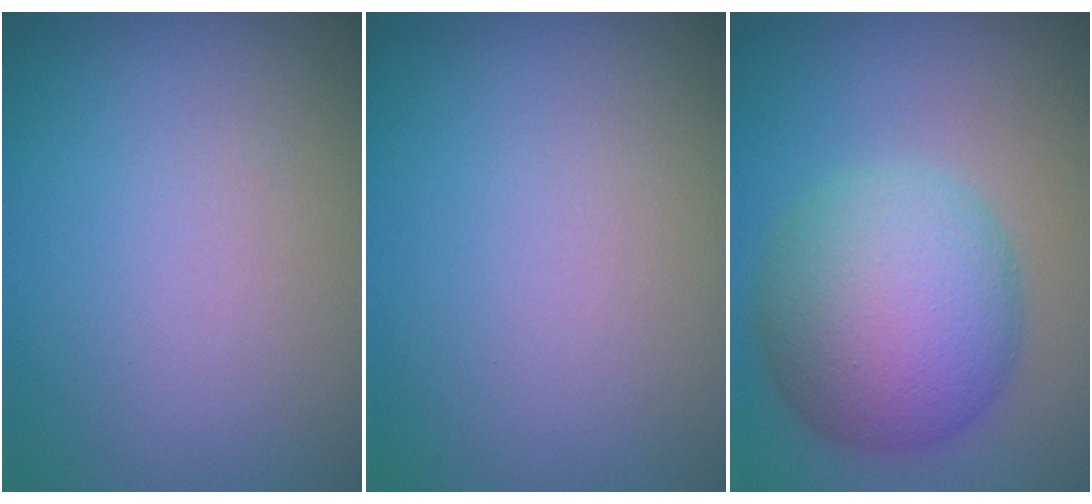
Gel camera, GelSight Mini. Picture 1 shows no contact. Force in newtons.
{"total": 0.0}
{"total": 9.3, "press": 9.3, "slide": 0.2}